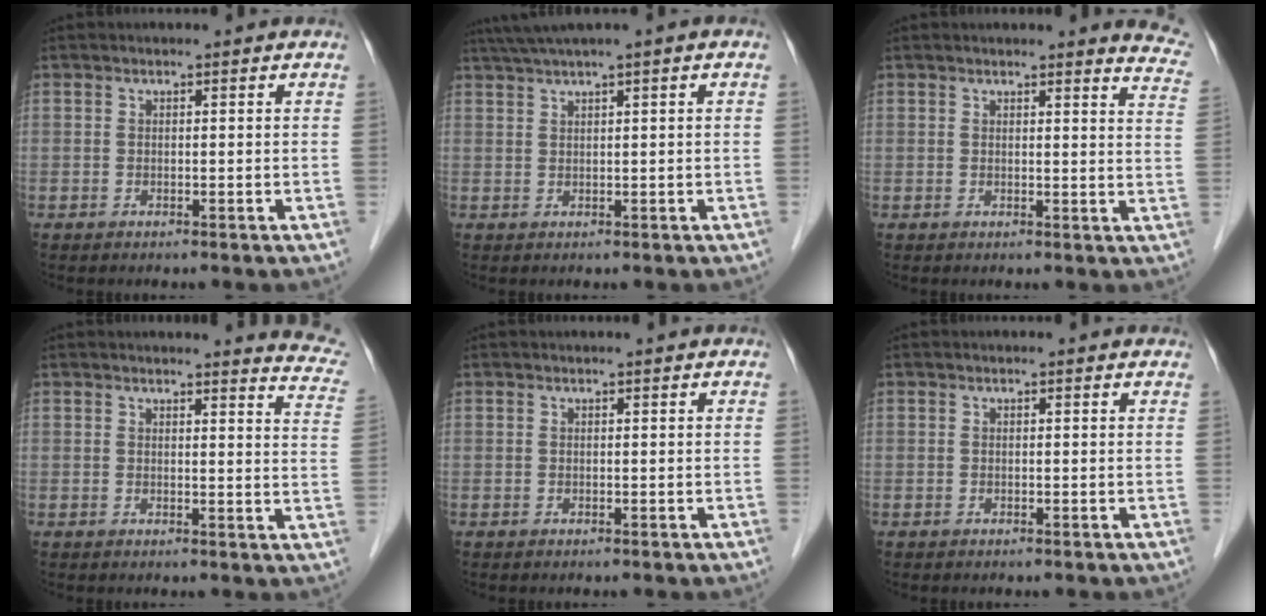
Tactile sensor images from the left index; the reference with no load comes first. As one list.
[{"total": 4.0, "force": [2.6, -0.7, 3.0], "torque": [-0.066, 0.019, 0.051]}, {"total": 8.8, "force": [8.5, 0.9, 2.4], "torque": [-0.001, -0.051, 0.055]}, {"total": 9.7, "force": [9.5, 0.3, 1.7], "torque": [0.002, -0.079, 0.069]}, {"total": 0.9, "force": [0.8, 0.0, 0.3], "torque": [-0.006, 0.005, 0.011]}, {"total": 1.7, "force": [1.6, 0.5, 0.5], "torque": [-0.013, 0.006, 0.007]}]